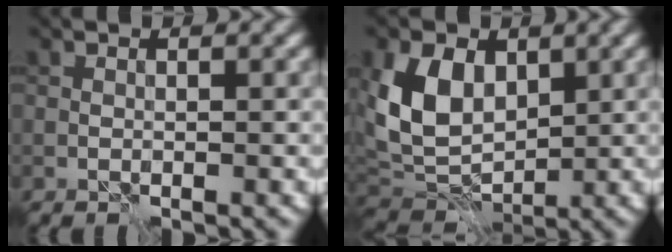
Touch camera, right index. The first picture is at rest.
{"total": 6.9, "force": [1.6, 5.0, 4.5], "torque": [-0.090, -0.003, 0.027]}